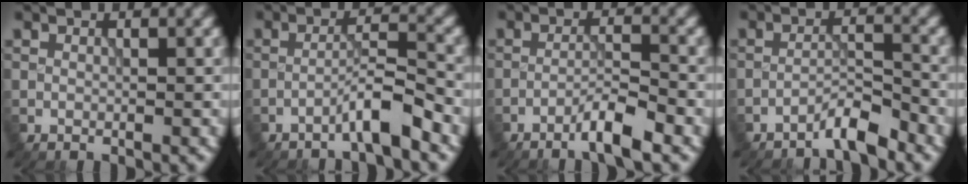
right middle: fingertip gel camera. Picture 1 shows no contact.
{"total": 3.3, "force": [-2.3, 0.1, 2.4], "torque": [-0.039, 0.016, -0.049]}
{"total": 3.4, "force": [-2.4, 0.1, 2.4], "torque": [-0.040, 0.007, -0.051]}
{"total": 3.0, "force": [-2.6, 0.2, 1.4], "torque": [-0.020, 0.011, -0.052]}